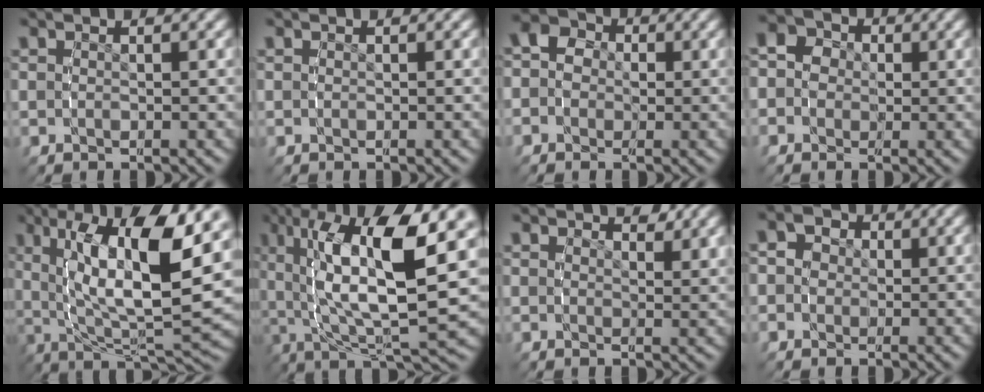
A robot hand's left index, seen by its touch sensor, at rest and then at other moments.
{"total": 0.0}
{"total": 7.8, "force": [1.9, 6.7, 3.5], "torque": [-0.052, 0.022, 0.002]}
{"total": 6.7, "force": [1.7, 5.9, 2.8], "torque": [-0.054, 0.013, 0.006]}
{"total": 14.1, "force": [2.4, 5.1, 12.9], "torque": [-0.187, 0.017, 0.043]}
{"total": 14.7, "force": [3.0, 5.5, 13.3], "torque": [-0.207, 0.014, 0.050]}
{"total": 1.7, "force": [1.3, 0.6, 0.9], "torque": [-0.007, -0.002, 0.017]}
{"total": 4.2, "force": [0.7, 3.8, 1.6], "torque": [-0.029, 0.007, -0.004]}